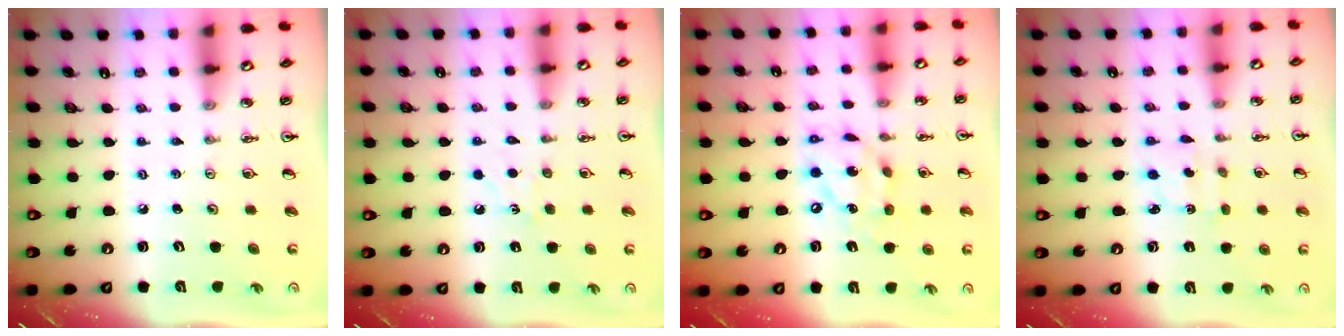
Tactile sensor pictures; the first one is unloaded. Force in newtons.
{"total": 5.1, "press": 5.0, "slide": 0.7}
{"total": 12.7, "press": 12.7, "slide": 1.5}
{"total": 2.2, "press": 2.2, "slide": 0.4}